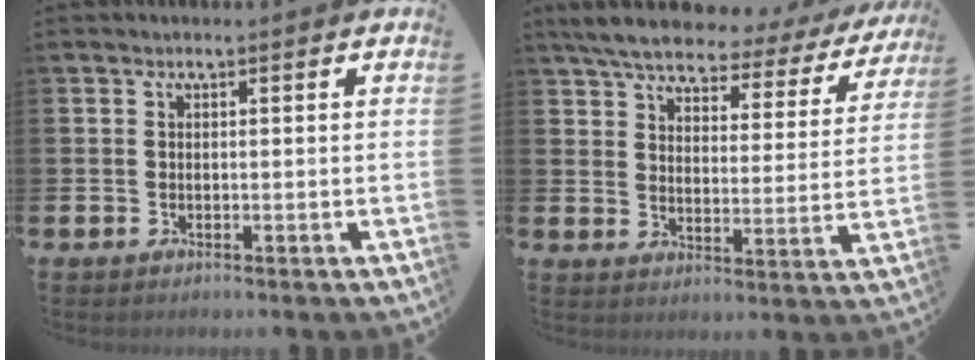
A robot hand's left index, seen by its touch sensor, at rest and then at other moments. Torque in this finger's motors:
{"motor_torque": [1.08, -1.06, 0.45, 0.21]}